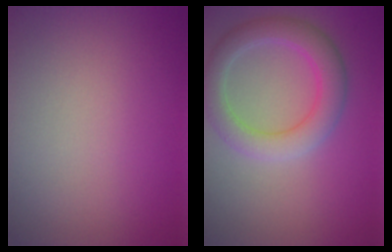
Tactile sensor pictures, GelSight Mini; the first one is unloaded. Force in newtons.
{"total": 4.4, "press": 4.4, "slide": 0.1}